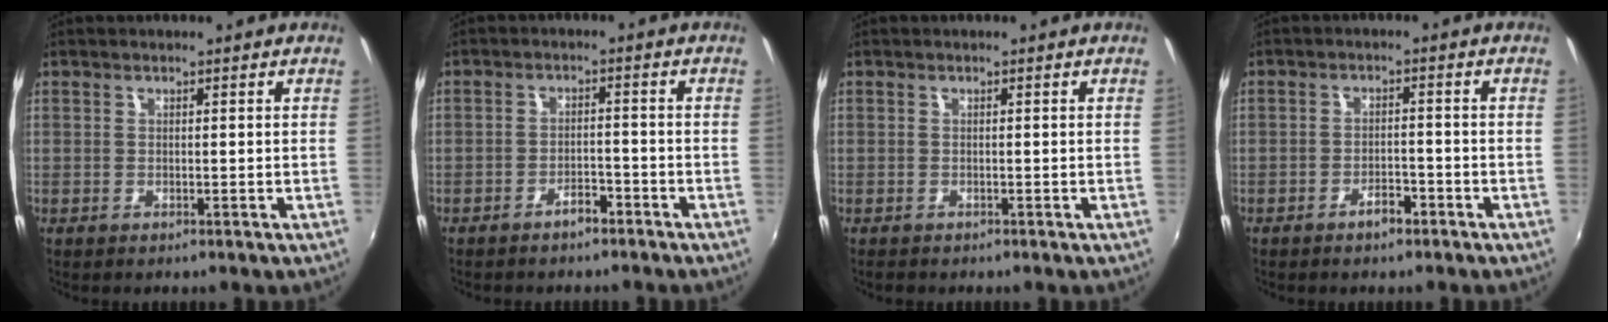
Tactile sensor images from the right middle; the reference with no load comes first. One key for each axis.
{"total": 3.1, "fx": -2.6, "fy": 1.2, "fz": 1.3, "tx": -0.031, "ty": 0.005, "tz": -0.035}
{"total": 0.7, "fx": -0.6, "fy": 0.4, "fz": 0.1, "tx": -0.005, "ty": -0.002, "tz": -0.012}
{"total": 3.1, "fx": -2.3, "fy": 1.3, "fz": 1.6, "tx": -0.035, "ty": 0.003, "tz": -0.033}